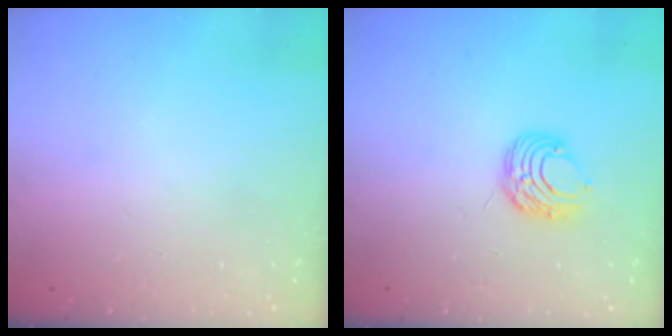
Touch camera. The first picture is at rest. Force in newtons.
{"total": 7.4, "press": 7.4, "slide": 0.7}